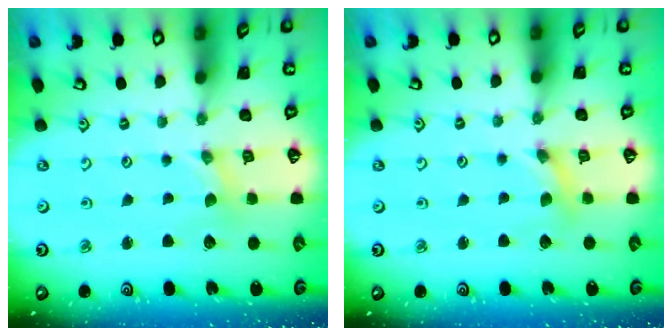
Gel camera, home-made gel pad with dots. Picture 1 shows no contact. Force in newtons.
{"total": 1.7, "press": 1.7, "slide": 0.2}